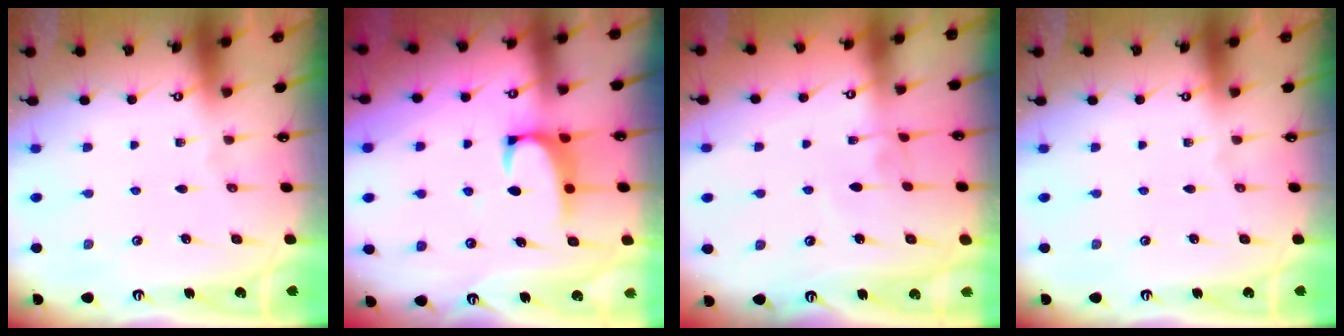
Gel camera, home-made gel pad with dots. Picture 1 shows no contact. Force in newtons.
{"total": 2.5, "press": 2.4, "slide": 0.8}
{"total": 2.4, "press": 2.4, "slide": 0.2}
{"total": 0.0}